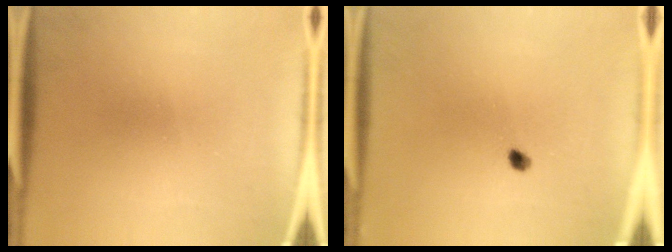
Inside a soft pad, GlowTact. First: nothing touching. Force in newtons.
{"total": 1.2}